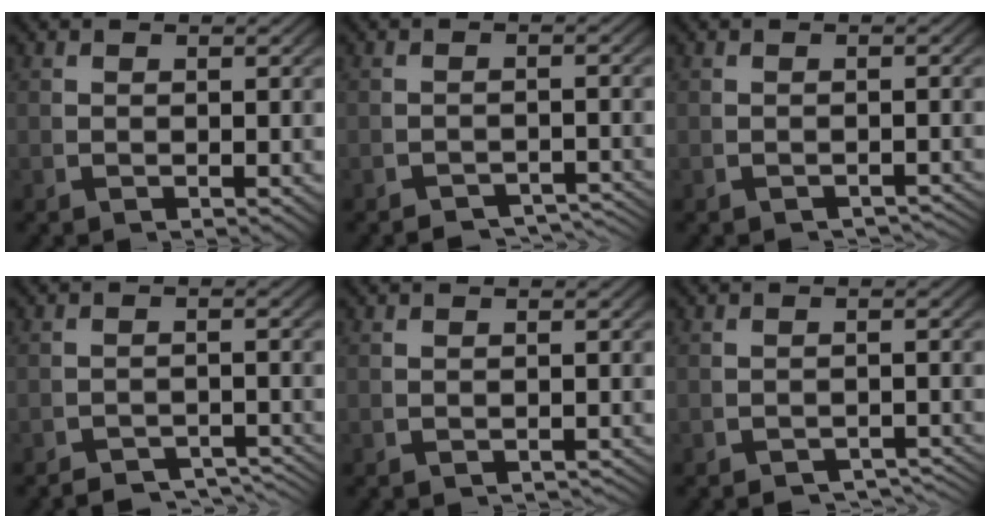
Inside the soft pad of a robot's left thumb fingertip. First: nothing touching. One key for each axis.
{"total": 4.2, "fx": -3.6, "fy": 1.5, "fz": 1.5, "tx": -0.011, "ty": -0.015, "tz": -0.054}
{"total": 2.5, "fx": -2.5, "fy": 0.4, "fz": 0.4, "tx": 0.000, "ty": -0.002, "tz": -0.035}
{"total": 4.6, "fx": -3.8, "fy": 1.7, "fz": 1.8, "tx": -0.015, "ty": -0.016, "tz": -0.061}
{"total": 1.5, "fx": -1.4, "fy": 0.3, "fz": 0.2, "tx": 0.000, "ty": 0.000, "tz": -0.021}
{"total": 3.8, "fx": -3.4, "fy": 1.2, "fz": 1.3, "tx": -0.008, "ty": -0.011, "tz": -0.049}